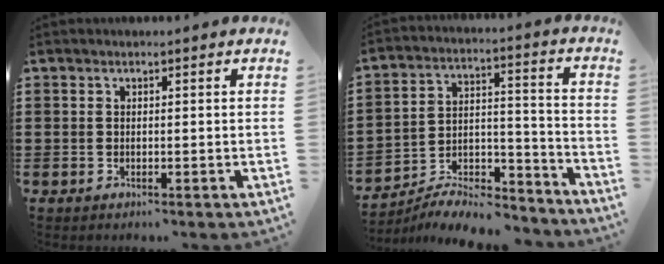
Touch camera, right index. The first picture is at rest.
{"total": 8.2, "force": [-7.7, 1.9, 2.1], "torque": [-0.027, 0.024, -0.148]}